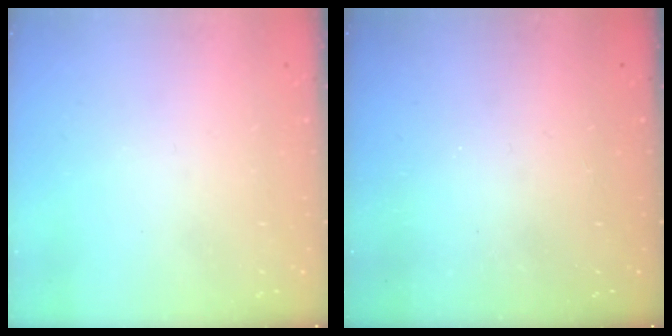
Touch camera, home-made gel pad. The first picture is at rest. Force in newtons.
{"total": 1.4, "press": 1.3, "slide": 0.4}